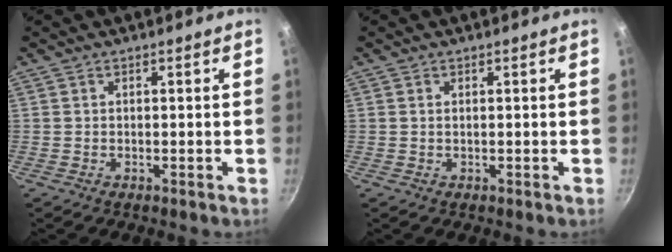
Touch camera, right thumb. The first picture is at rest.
{"total": 0.5, "force": [0.2, 0.2, 0.4], "torque": [-0.008, 0.001, 0.004]}